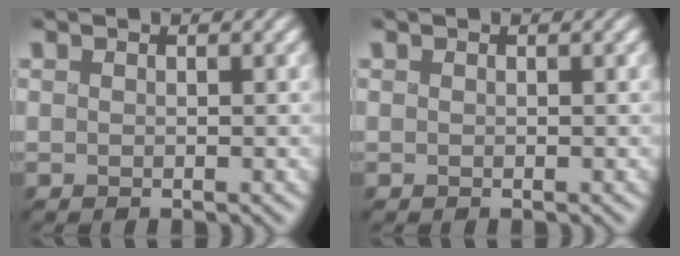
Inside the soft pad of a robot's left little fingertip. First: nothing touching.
{"total": 0.0}